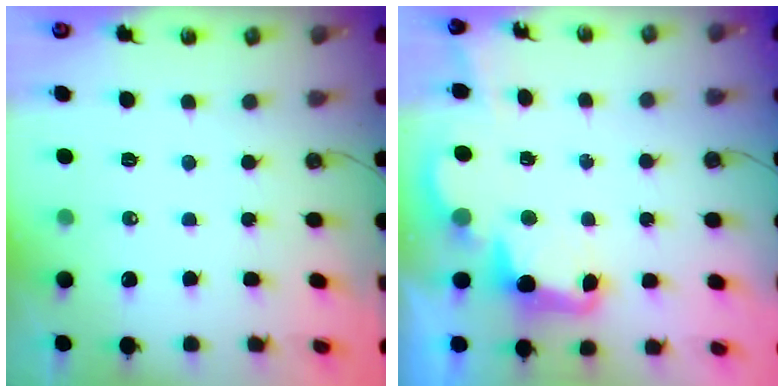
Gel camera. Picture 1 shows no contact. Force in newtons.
{"total": 3.6, "press": 3.5, "slide": 0.7}